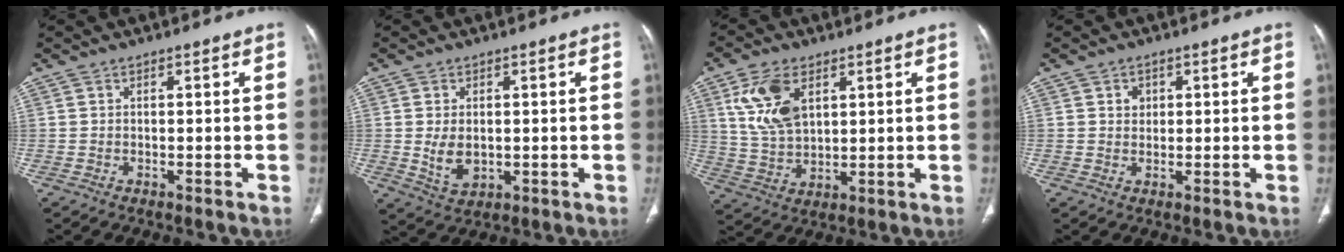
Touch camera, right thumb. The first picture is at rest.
{"total": 5.5, "force": [0.0, 3.7, 4.1], "torque": [-0.066, -0.011, 0.013]}
{"total": 10.9, "force": [4.4, 6.3, 7.8], "torque": [-0.146, -0.011, 0.094]}
{"total": 2.1, "force": [0.7, 1.8, 0.8], "torque": [-0.003, -0.003, 0.012]}